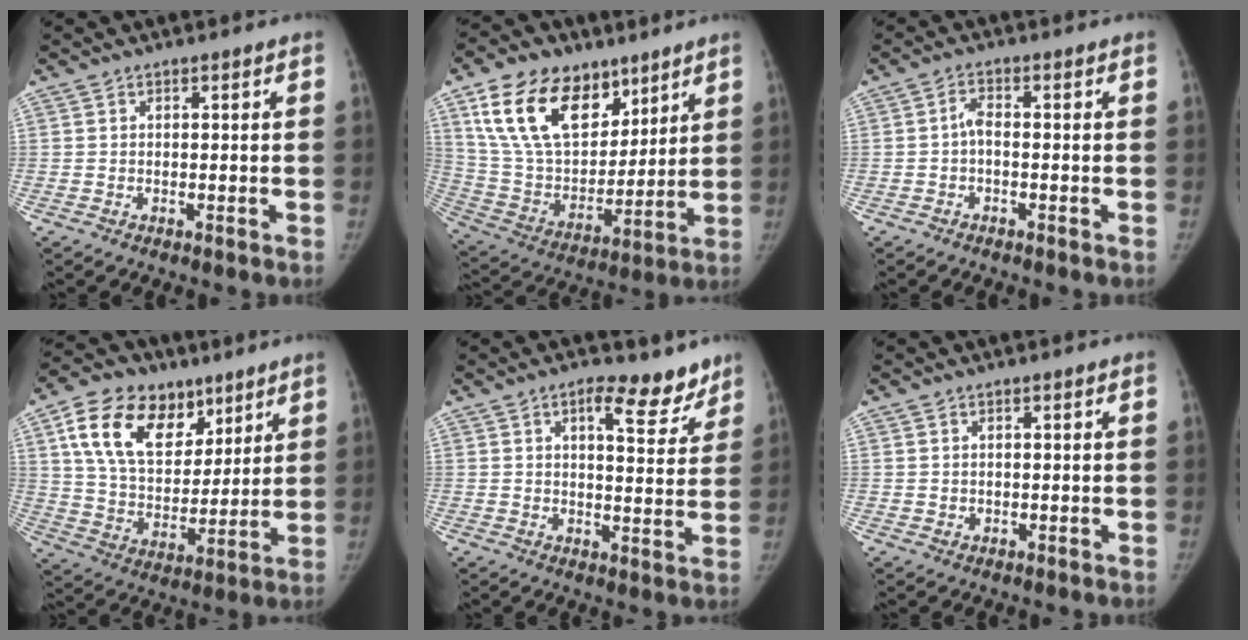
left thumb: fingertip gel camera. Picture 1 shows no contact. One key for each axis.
{"total": 22.6, "fx": 12.5, "fy": 13.7, "fz": 12.9, "tx": -0.205, "ty": -0.038, "tz": 0.234}
{"total": 2.1, "fx": -0.5, "fy": 0.8, "fz": 1.9, "tx": -0.037, "ty": 0.008, "tz": -0.013}
{"total": 19.9, "fx": 10.1, "fy": 12.8, "fz": 11.4, "tx": -0.170, "ty": -0.027, "tz": 0.180}
{"total": 9.4, "fx": 6.4, "fy": 4.0, "fz": 5.6, "tx": -0.043, "ty": -0.036, "tz": 0.088}
{"total": 1.0, "fx": 0.6, "fy": 0.8, "fz": 0.3, "tx": 0.000, "ty": -0.004, "tz": 0.011}